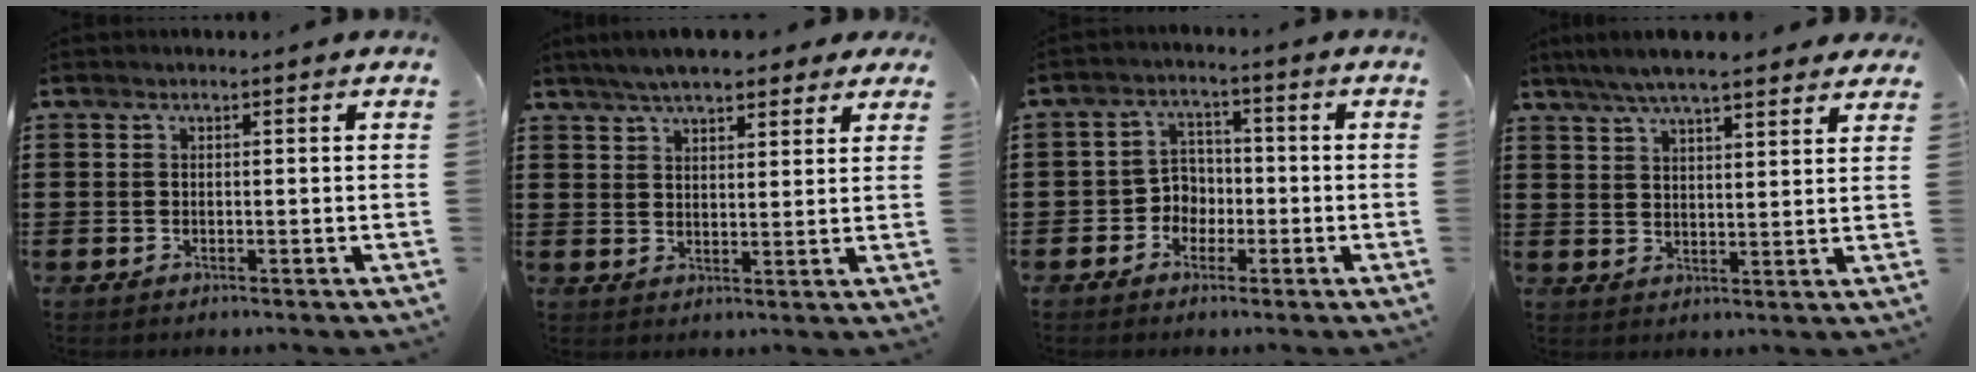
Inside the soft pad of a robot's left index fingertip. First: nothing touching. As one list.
[{"total": 5.8, "force": [5.0, 1.5, 2.5], "torque": [-0.063, 0.000, 0.092]}, {"total": 3.9, "force": [-1.9, 3.2, 0.9], "torque": [-0.031, 0.009, -0.043]}, {"total": 6.2, "force": [5.5, 0.8, 2.8], "torque": [-0.071, -0.011, 0.099]}]